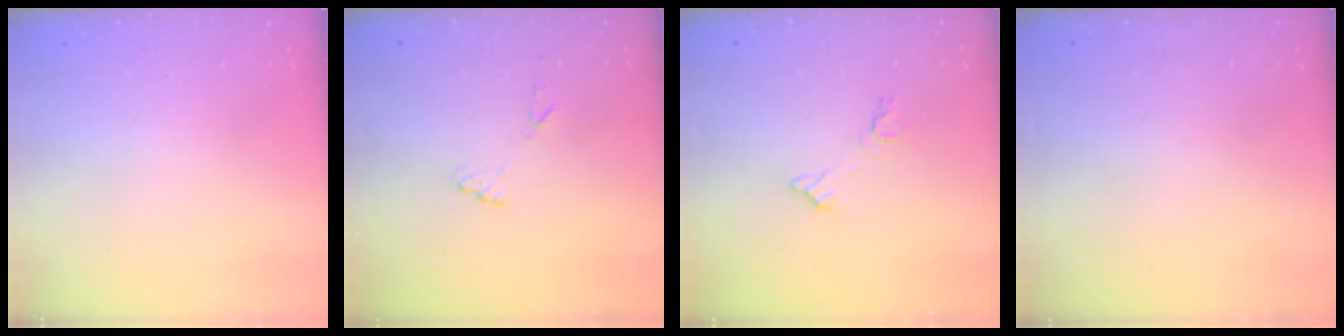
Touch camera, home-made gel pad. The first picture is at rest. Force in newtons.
{"total": 7.9, "press": 7.9, "slide": 0.5}
{"total": 7.0, "press": 7.0, "slide": 0.4}
{"total": 3.2, "press": 3.2, "slide": 0.1}